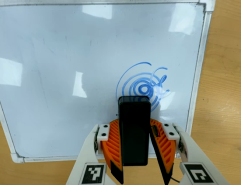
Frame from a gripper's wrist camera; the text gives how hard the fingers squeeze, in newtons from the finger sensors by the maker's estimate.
{"total": 5.5, "left": 4.9, "right": 6.1}